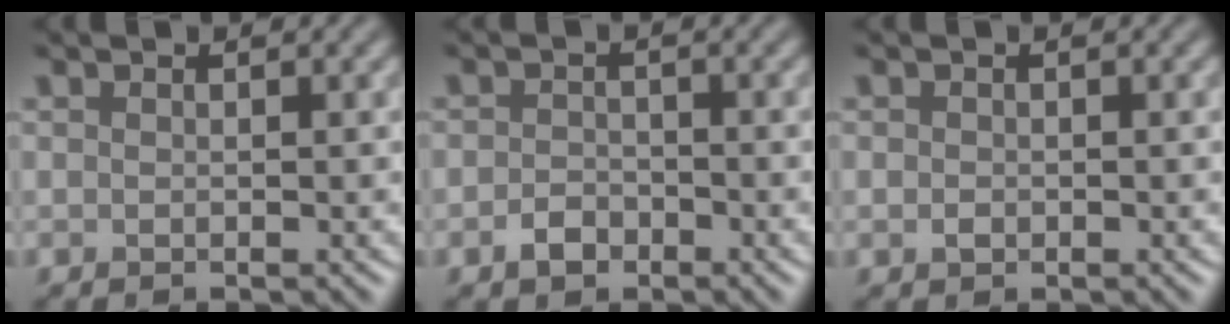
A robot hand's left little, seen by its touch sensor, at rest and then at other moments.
{"total": 1.9, "force": [-1.2, 1.3, 0.7], "torque": [-0.008, 0.002, -0.030]}
{"total": 0.8, "force": [-0.1, 0.7, 0.4], "torque": [-0.007, 0.000, -0.006]}